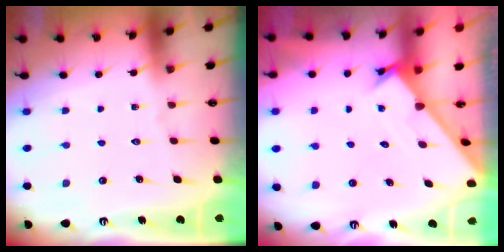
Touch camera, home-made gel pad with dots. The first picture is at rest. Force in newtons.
{"total": 1.8, "press": 1.8, "slide": 0.1}